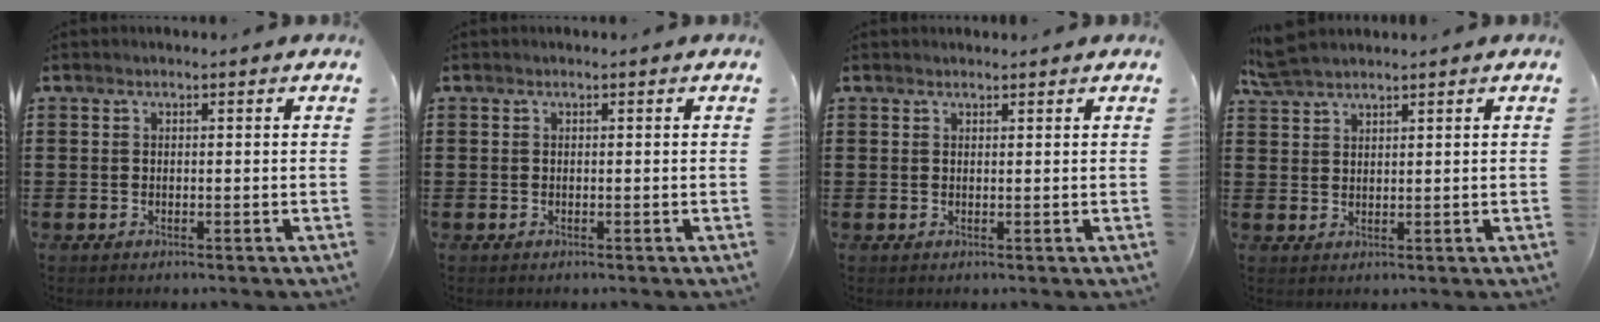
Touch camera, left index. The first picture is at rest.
{"total": 0.0}
{"total": 0.8, "force": [0.8, 0.1, 0.0], "torque": [-0.003, 0.000, 0.017]}
{"total": 3.8, "force": [3.5, 0.7, 1.4], "torque": [-0.036, 0.000, 0.067]}